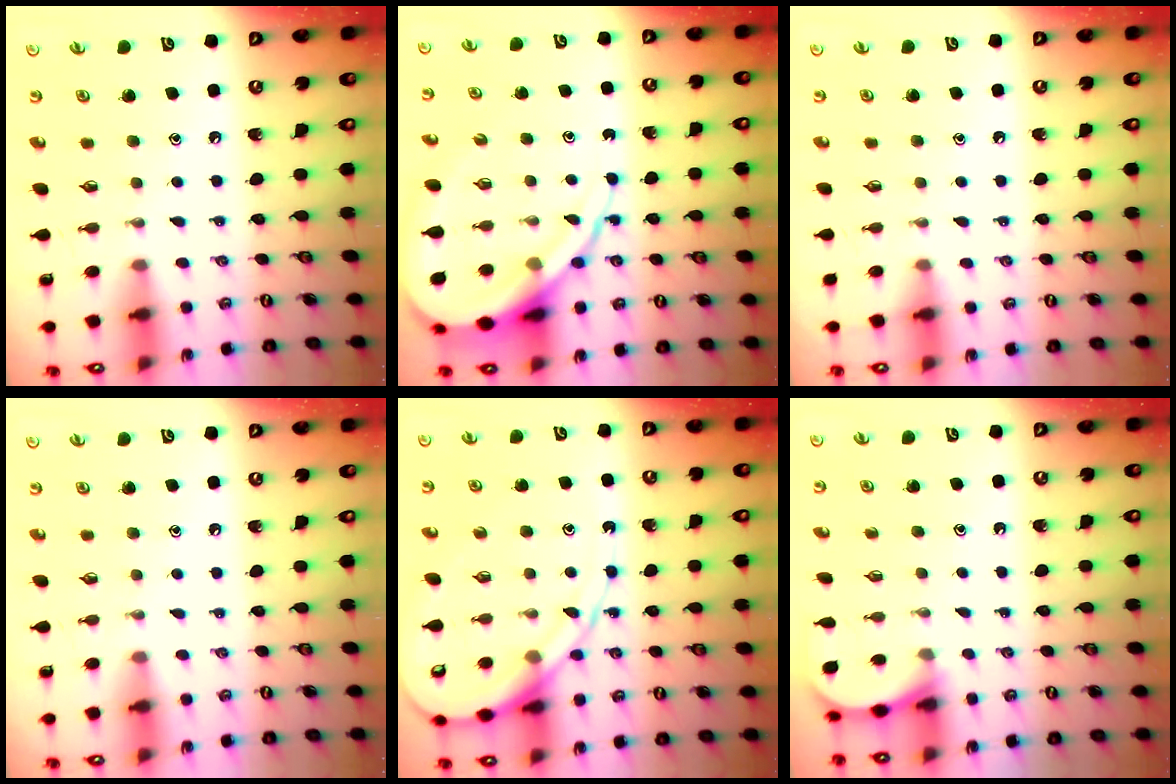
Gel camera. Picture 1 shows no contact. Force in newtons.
{"total": 14.9, "press": 14.9, "slide": 1.6}
{"total": 3.6, "press": 3.6, "slide": 0.4}
{"total": 0.0}
{"total": 11.9, "press": 11.9, "slide": 1.1}
{"total": 3.6, "press": 3.6, "slide": 0.3}